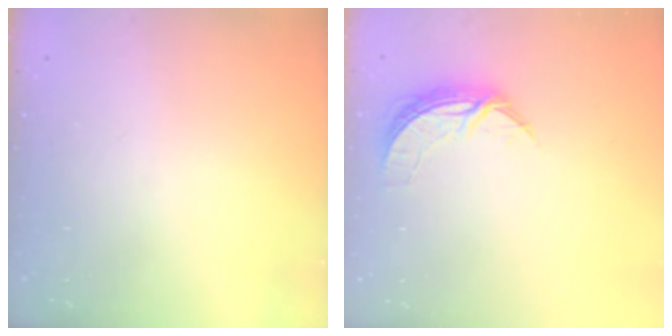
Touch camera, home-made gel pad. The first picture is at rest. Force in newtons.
{"total": 7.1, "press": 7.0, "slide": 0.7}